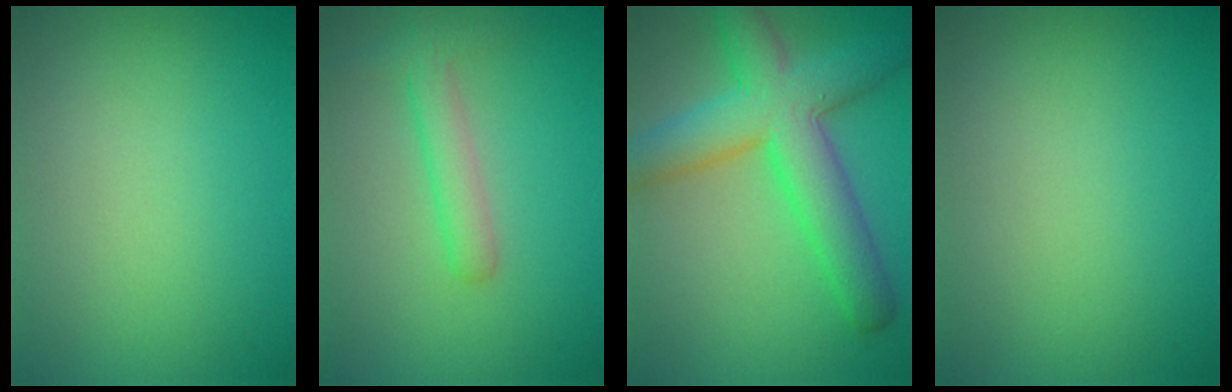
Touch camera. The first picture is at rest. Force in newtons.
{"total": 2.7, "press": 2.7, "slide": 0.1}
{"total": 8.1, "press": 8.1, "slide": 0.1}
{"total": 0.0}